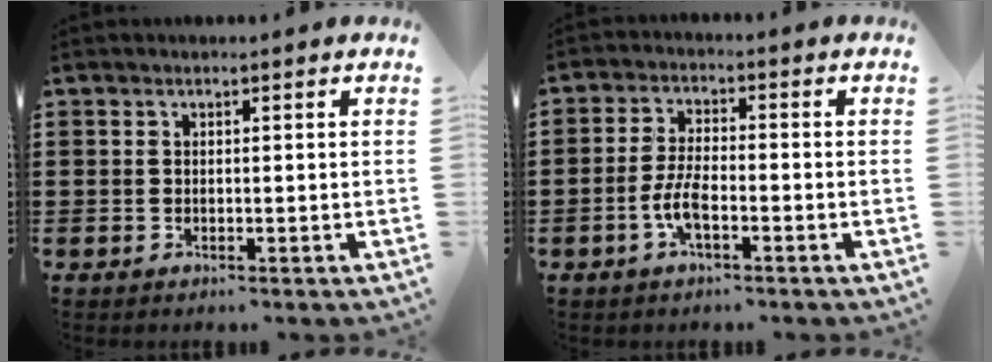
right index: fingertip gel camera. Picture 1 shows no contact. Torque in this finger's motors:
{"motor_torque": [2.14, 0.00, 0.12, 0.07]}